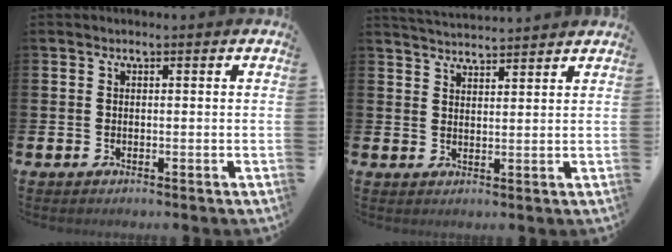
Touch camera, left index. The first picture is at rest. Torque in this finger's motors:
{"motor_torque": [-0.07, -2.07, -0.20, 0.00]}